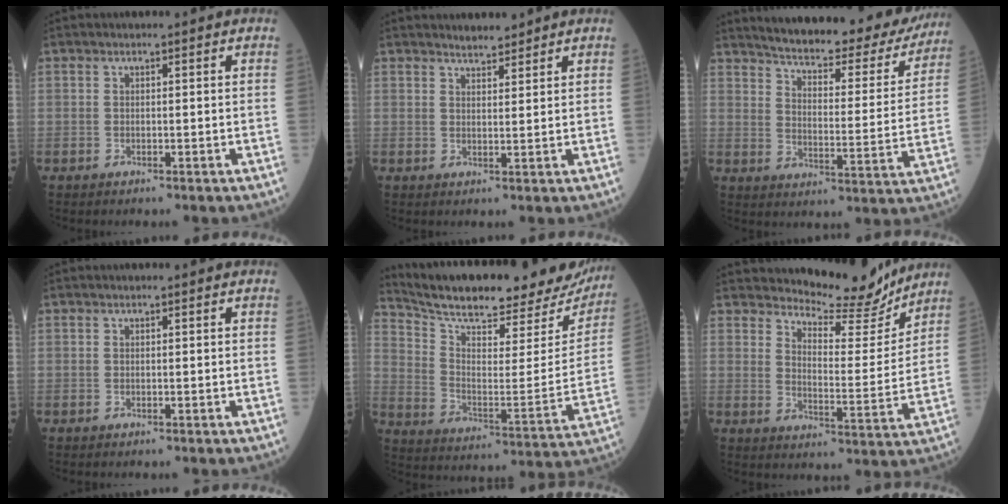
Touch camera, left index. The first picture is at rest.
{"total": 2.4, "force": [2.3, 0.5, 0.4], "torque": [-0.013, 0.002, 0.040]}
{"total": 24.5, "force": [21.9, 5.5, 9.5], "torque": [-0.132, -0.037, 0.271]}
{"total": 0.0}
{"total": 27.1, "force": [24.6, 6.0, 9.9], "torque": [-0.165, -0.057, 0.331]}
{"total": 11.0, "force": [10.7, 1.8, 2.0], "torque": [-0.032, -0.029, 0.151]}